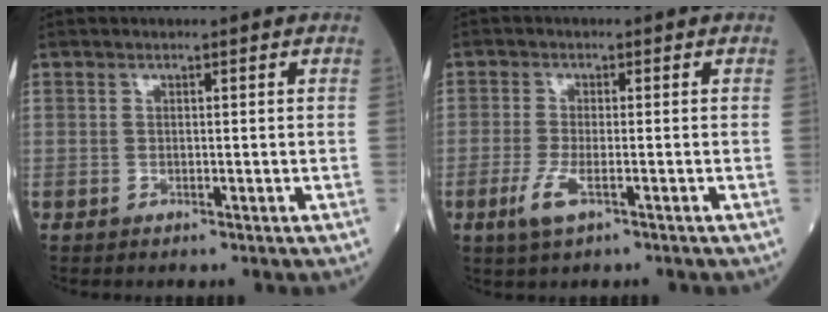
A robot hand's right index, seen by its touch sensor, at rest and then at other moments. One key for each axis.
{"total": 3.9, "fx": -1.9, "fy": 0.7, "fz": 3.3, "tx": -0.079, "ty": -0.009, "tz": -0.038}